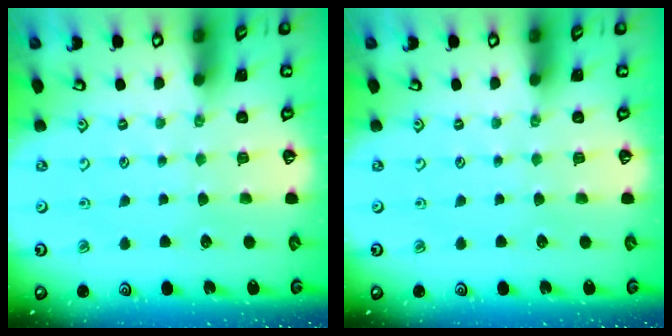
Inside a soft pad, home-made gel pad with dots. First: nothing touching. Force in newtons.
{"total": 0.0}